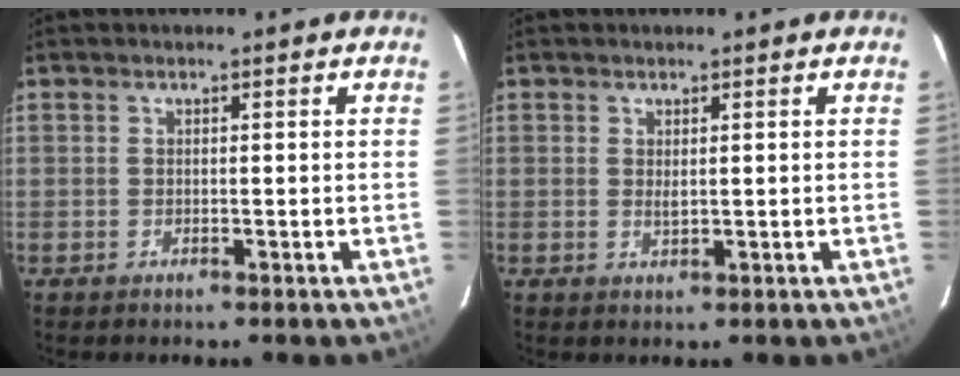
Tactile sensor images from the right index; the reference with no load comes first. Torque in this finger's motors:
{"motor_torque": [0.39, 0.40, 0.02, 0.01]}